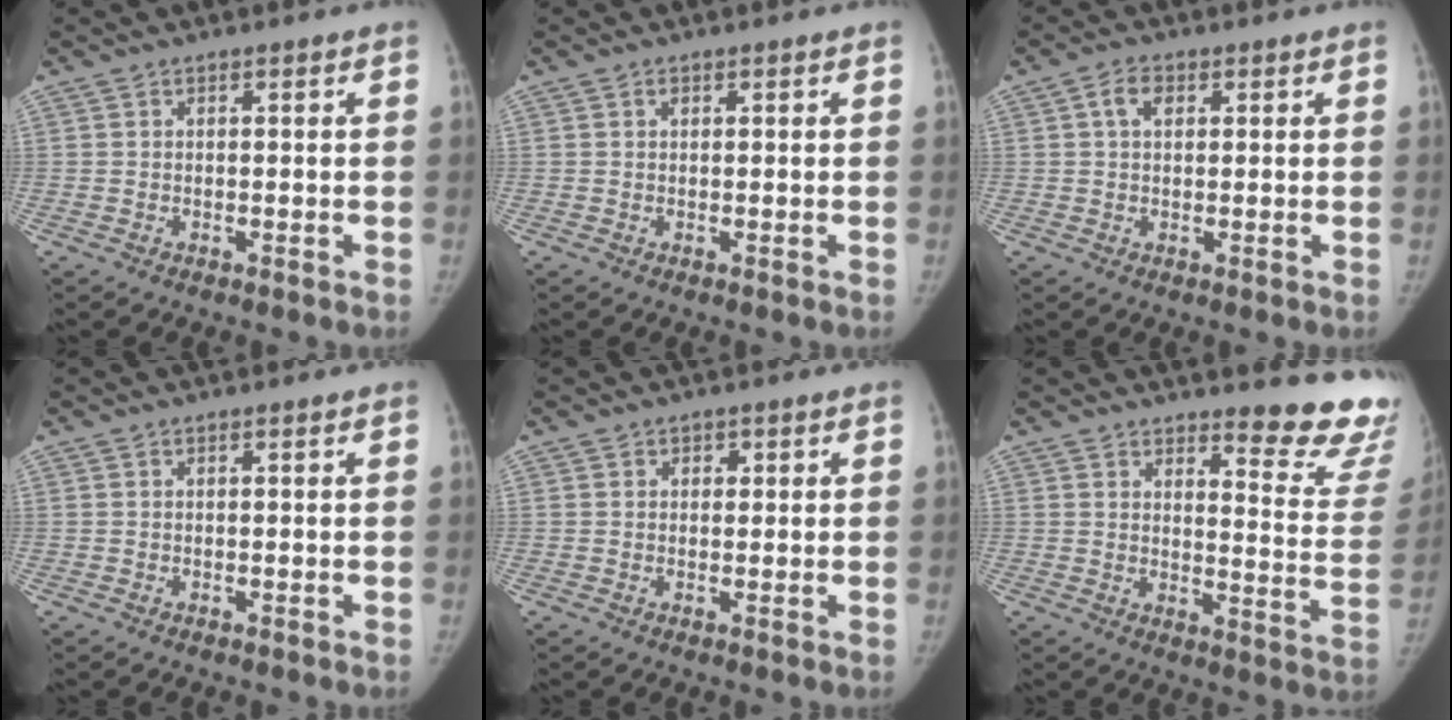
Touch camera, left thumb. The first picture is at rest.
{"total": 0.6, "force": [0.3, 0.4, 0.4], "torque": [-0.004, -0.001, 0.004]}
{"total": 3.3, "force": [1.1, 2.2, 2.3], "torque": [-0.037, 0.007, 0.017]}
{"total": 0.0}
{"total": 1.4, "force": [0.6, 1.1, 0.6], "torque": [0.005, -0.001, 0.005]}
{"total": 15.3, "force": [13.2, 3.4, 7.0], "torque": [-0.043, -0.139, 0.146]}